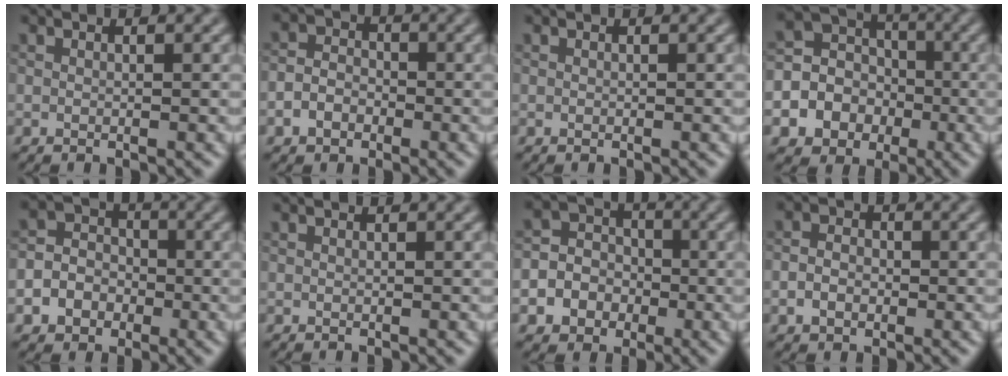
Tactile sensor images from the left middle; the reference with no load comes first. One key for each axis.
{"total": 2.6, "fx": -1.2, "fy": 2.0, "fz": 1.2, "tx": -0.014, "ty": 0.004, "tz": -0.029}
{"total": 0.0}
{"total": 7.1, "fx": -2.4, "fy": 6.3, "fz": 2.4, "tx": -0.039, "ty": 0.003, "tz": -0.061}
{"total": 4.9, "fx": -1.8, "fy": 4.2, "fz": 1.7, "tx": -0.007, "ty": -0.001, "tz": -0.045}
{"total": 0.0}
{"total": 6.4, "fx": -2.4, "fy": 5.7, "fz": 1.7, "tx": -0.020, "ty": 0.002, "tz": -0.059}
{"total": 2.1, "fx": -0.6, "fy": 1.7, "fz": 1.2, "tx": -0.021, "ty": 0.000, "tz": -0.018}